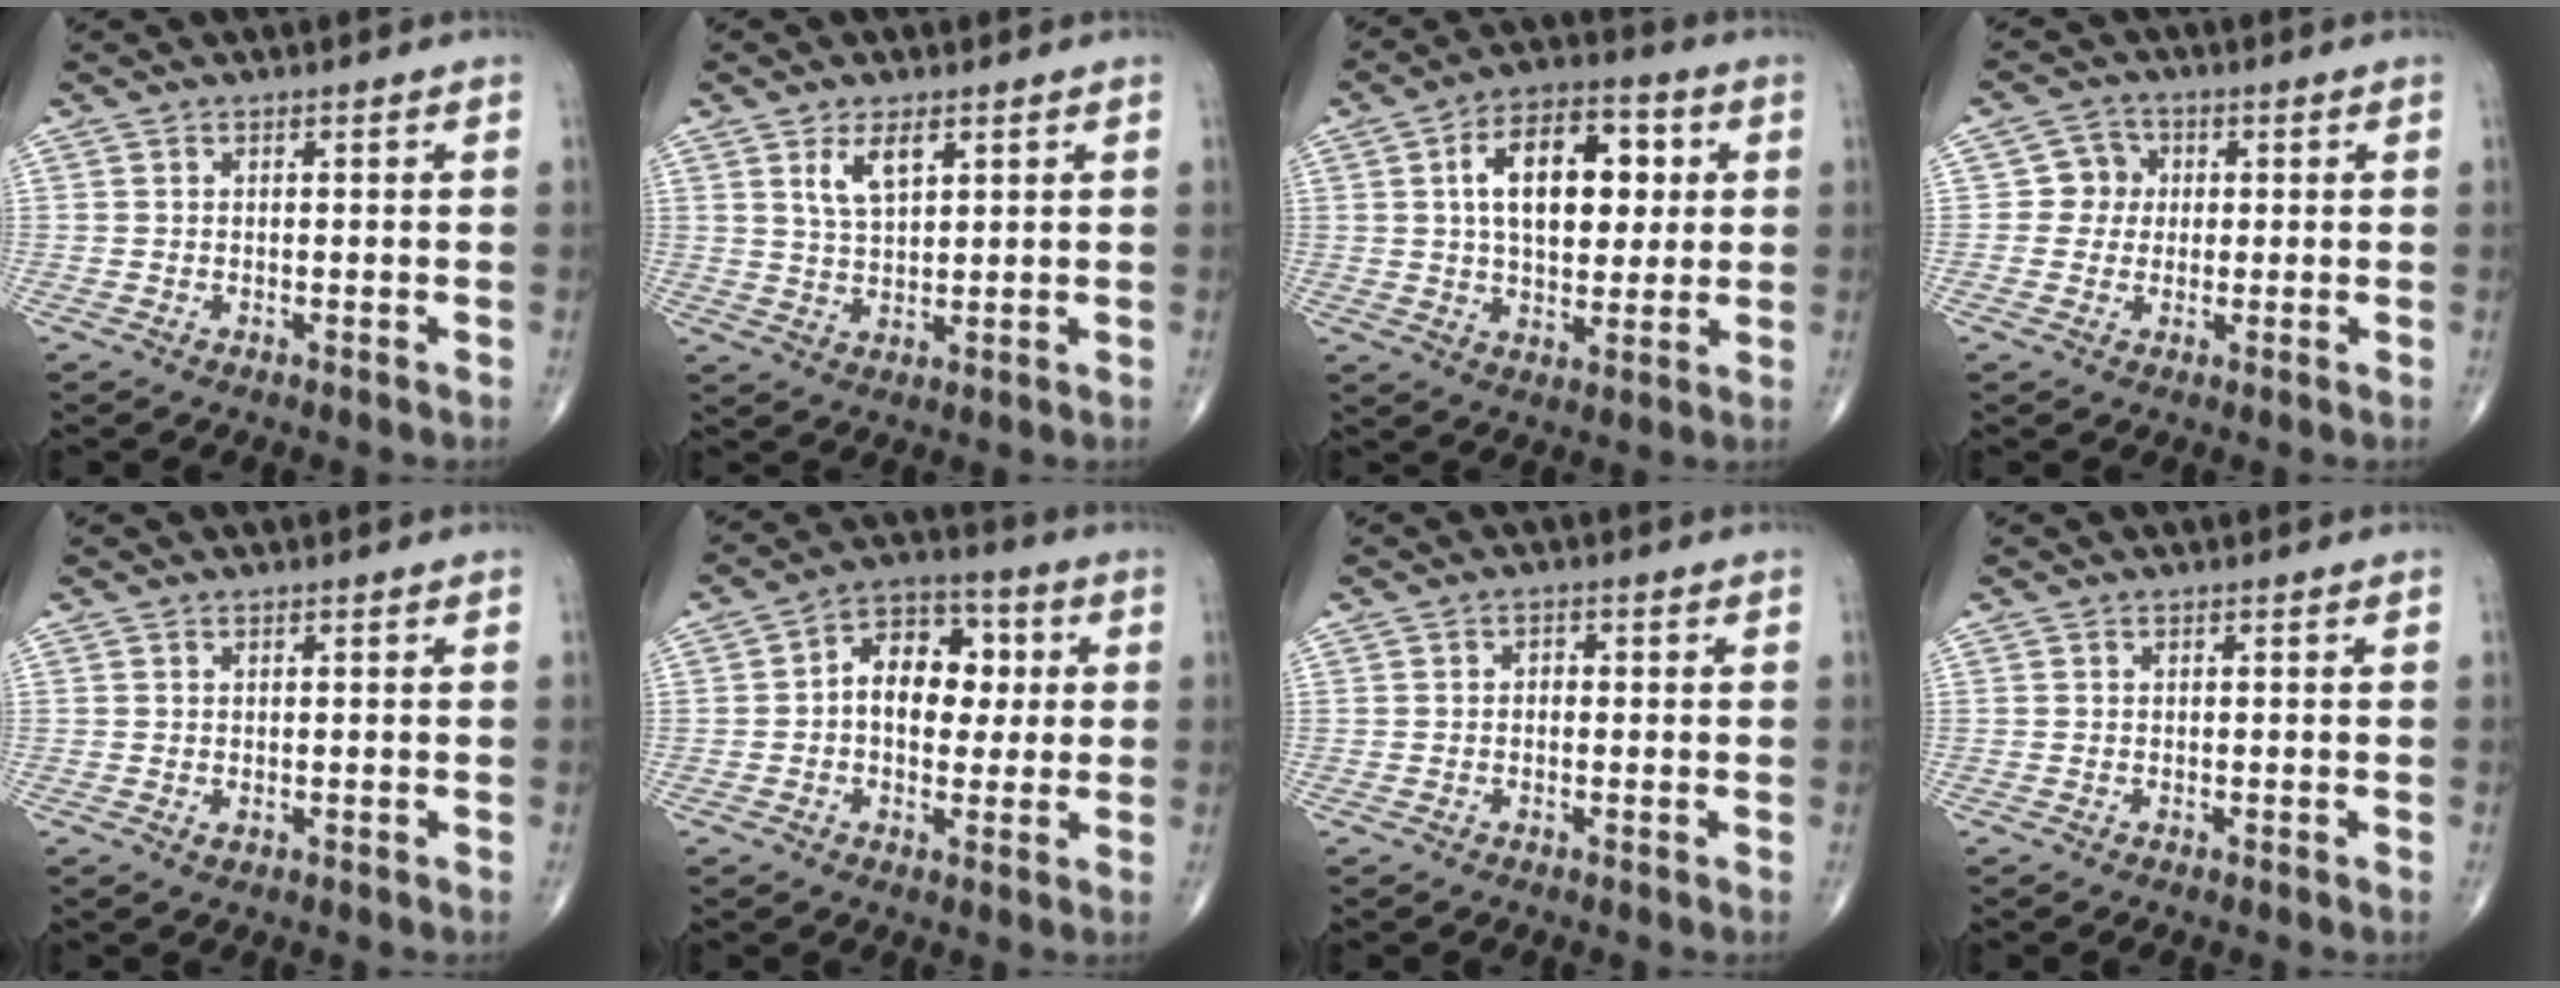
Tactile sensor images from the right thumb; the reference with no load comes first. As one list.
[{"total": 5.6, "force": [2.7, 2.5, 4.2], "torque": [-0.073, -0.015, 0.055]}, {"total": 16.3, "force": [3.5, 9.3, 12.9], "torque": [-0.173, 0.007, 0.055]}, {"total": 4.4, "force": [0.4, 4.3, 1.1], "torque": [0.015, 0.009, -0.002]}, {"total": 0.5, "force": [0.0, 0.3, 0.4], "torque": [-0.007, -0.002, 0.001]}, {"total": 11.6, "force": [1.1, 8.0, 8.4], "torque": [-0.091, 0.022, 0.009]}, {"total": 1.3, "force": [-0.1, 1.0, 0.8], "torque": [-0.006, 0.006, -0.005]}, {"total": 0.0}]